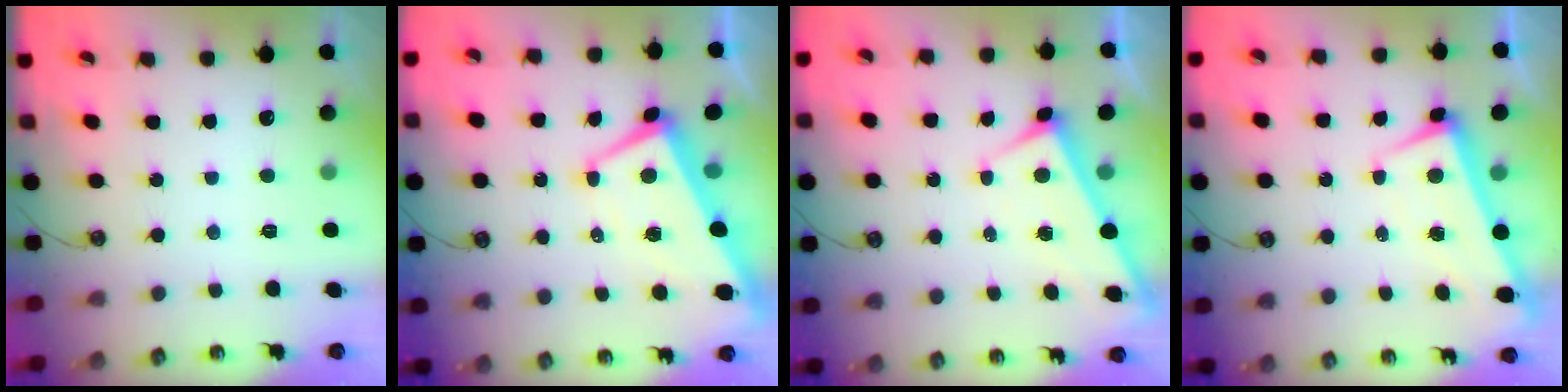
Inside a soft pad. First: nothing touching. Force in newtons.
{"total": 2.6, "press": 2.3, "slide": 1.1}
{"total": 3.0, "press": 3.0, "slide": 0.0}
{"total": 1.6, "press": 0.6, "slide": 1.4}